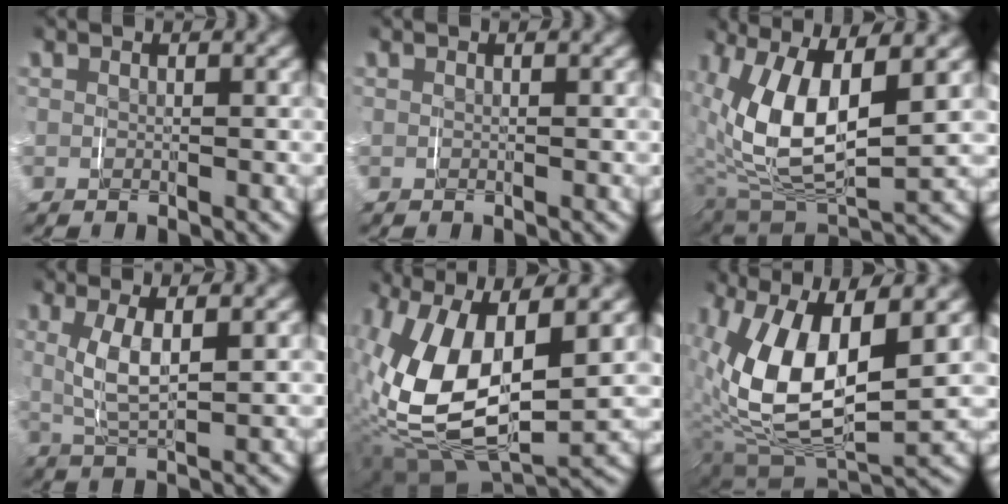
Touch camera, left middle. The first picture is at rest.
{"total": 0.0}
{"total": 9.4, "force": [1.2, 4.9, 7.9], "torque": [-0.175, -0.013, 0.034]}
{"total": 4.4, "force": [1.0, 1.6, 3.9], "torque": [-0.085, -0.005, 0.024]}
{"total": 11.3, "force": [0.4, 6.4, 9.4], "torque": [-0.214, -0.021, 0.021]}
{"total": 11.6, "force": [0.3, 6.5, 9.6], "torque": [-0.213, -0.027, 0.024]}